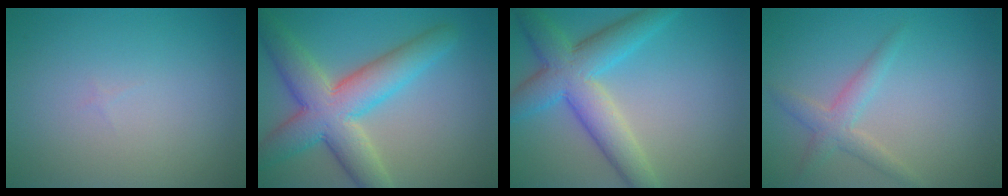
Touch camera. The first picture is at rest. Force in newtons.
{"total": 8.5, "press": 8.5, "slide": 0.3}
{"total": 6.9, "press": 6.9, "slide": 0.3}
{"total": 2.4, "press": 2.4, "slide": 0.1}